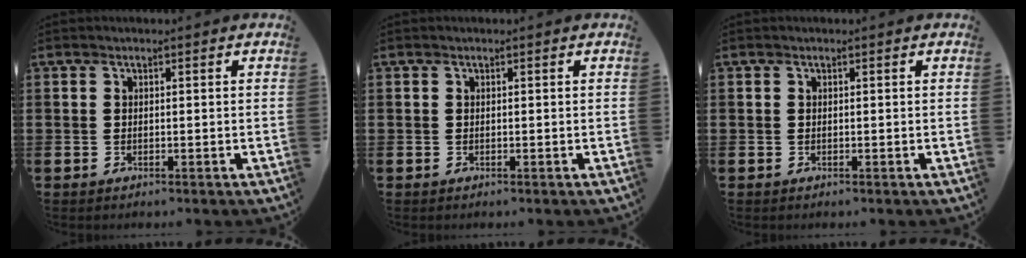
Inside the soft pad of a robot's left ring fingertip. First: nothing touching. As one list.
[{"total": 0.0}, {"total": 0.0}]